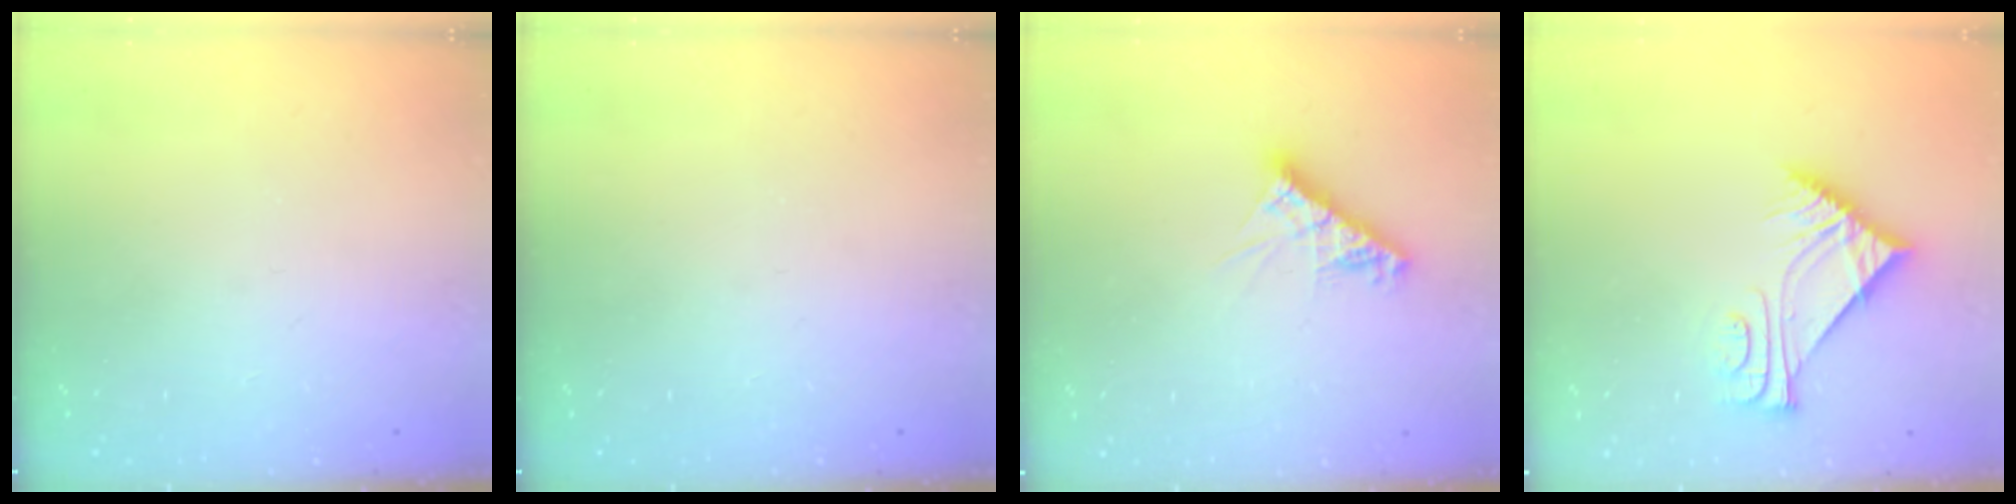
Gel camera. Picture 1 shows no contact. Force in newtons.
{"total": 0.0}
{"total": 9.3, "press": 9.3, "slide": 0.9}
{"total": 6.9, "press": 6.8, "slide": 0.8}